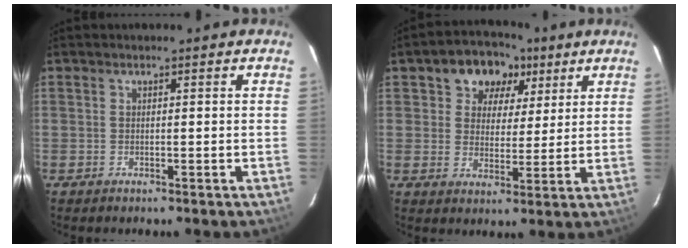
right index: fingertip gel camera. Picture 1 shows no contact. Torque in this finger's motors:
{"motor_torque": [0.20, 0.15, 0.26, 0.06]}